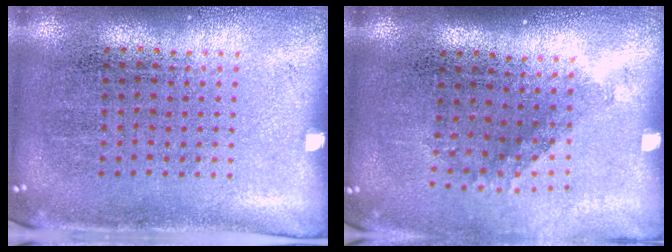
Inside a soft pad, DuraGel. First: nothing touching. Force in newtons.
{"total": 1.3, "press": 0.9, "slide": 0.9}